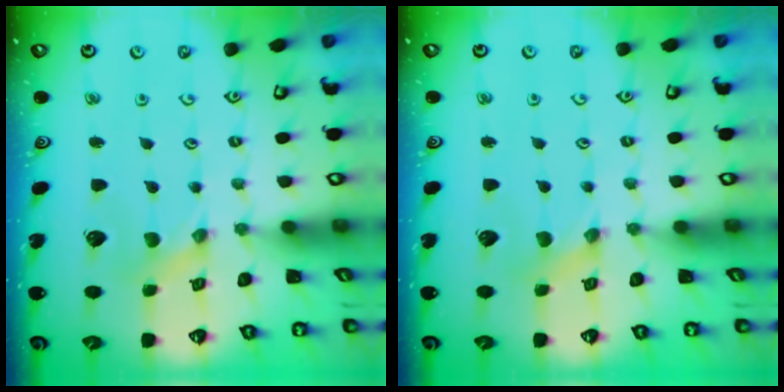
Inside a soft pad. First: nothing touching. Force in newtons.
{"total": 1.6, "press": 1.5, "slide": 0.3}